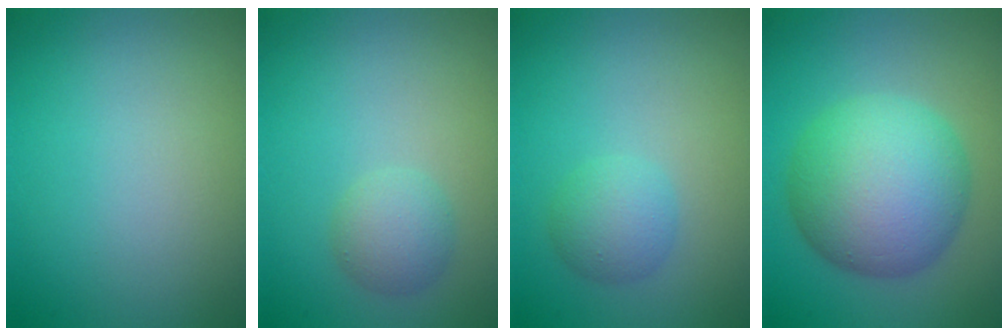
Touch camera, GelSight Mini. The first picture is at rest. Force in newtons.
{"total": 2.2, "press": 2.2, "slide": 0.2}
{"total": 2.4, "press": 2.4, "slide": 0.2}
{"total": 9.4, "press": 9.4, "slide": 0.1}